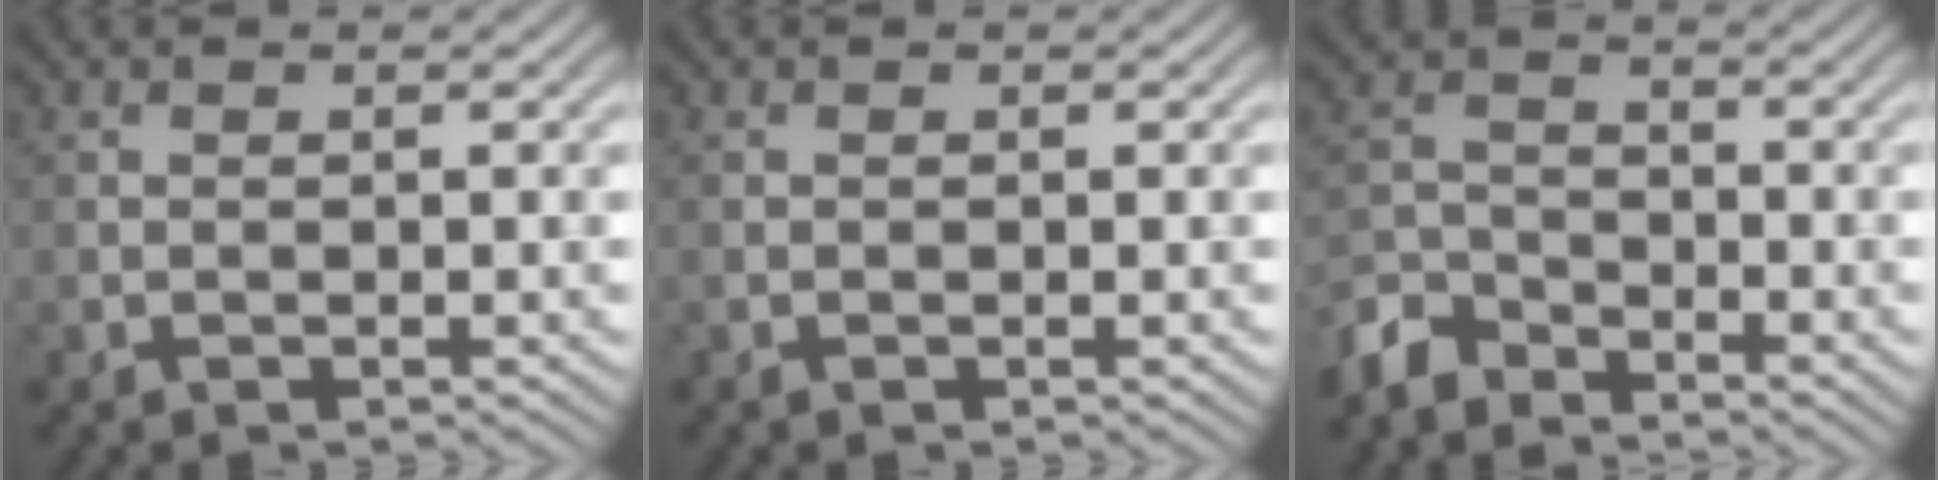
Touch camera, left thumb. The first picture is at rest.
{"total": 0.0}
{"total": 5.1, "force": [-4.4, 2.1, 1.5], "torque": [-0.037, -0.006, -0.108]}